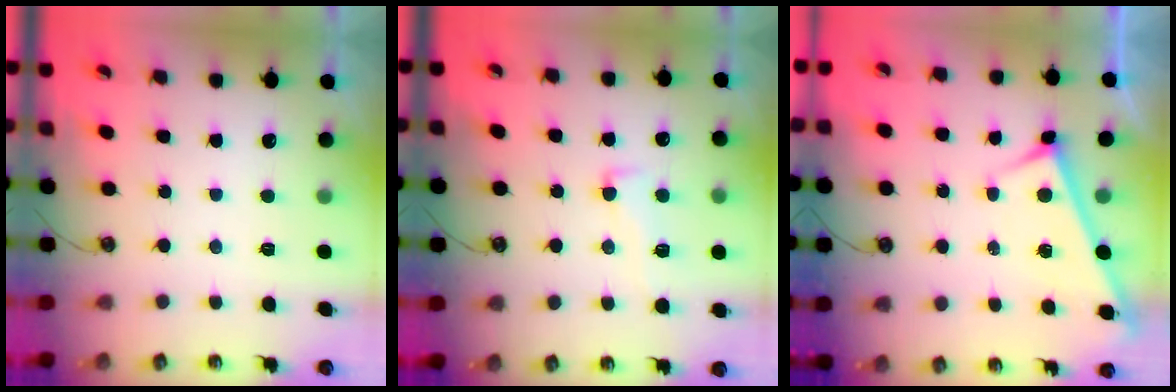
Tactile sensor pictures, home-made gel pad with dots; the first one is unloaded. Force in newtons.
{"total": 2.2, "press": 1.5, "slide": 1.6}
{"total": 3.0, "press": 2.9, "slide": 0.3}